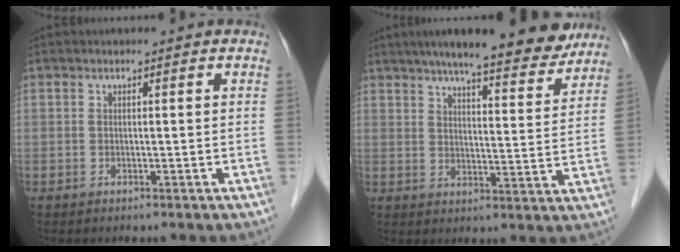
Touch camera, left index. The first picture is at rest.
{"total": 17.7, "force": [15.0, 2.7, 9.0], "torque": [-0.126, 0.004, 0.198]}